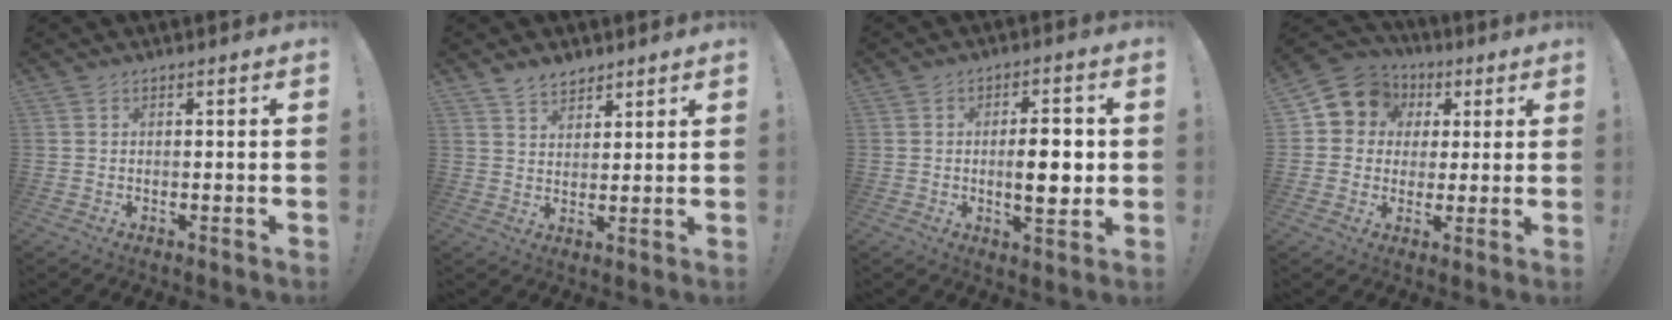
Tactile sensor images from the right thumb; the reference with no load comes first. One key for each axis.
{"total": 5.4, "fx": 4.4, "fy": 2.8, "fz": 1.2, "tx": -0.020, "ty": -0.026, "tz": 0.083}
{"total": 9.0, "fx": -0.5, "fy": 3.1, "fz": 8.4, "tx": -0.120, "ty": -0.002, "tz": -0.016}
{"total": 9.4, "fx": 2.7, "fy": 8.6, "fz": 2.8, "tx": -0.041, "ty": -0.009, "tz": 0.056}